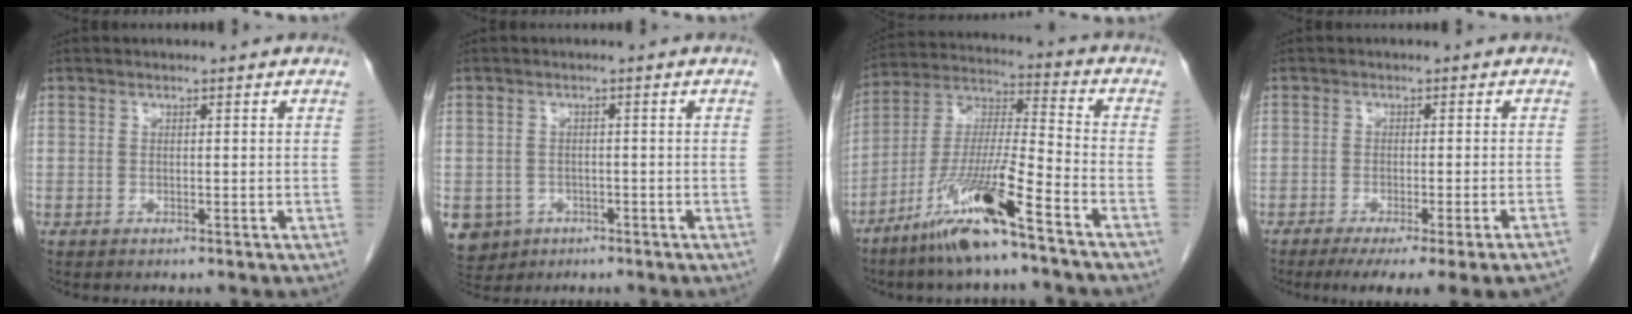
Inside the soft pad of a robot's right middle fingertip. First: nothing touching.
{"total": 7.7, "force": [-3.6, 6.4, 1.9], "torque": [-0.056, 0.003, -0.050]}
{"total": 14.6, "force": [-9.1, 0.1, 11.5], "torque": [-0.236, -0.021, -0.174]}
{"total": 13.1, "force": [-10.7, -0.7, 7.6], "torque": [-0.065, -0.027, -0.140]}